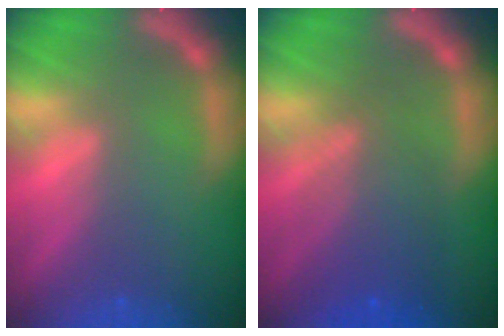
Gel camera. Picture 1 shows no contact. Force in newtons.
{"total": 6.0}